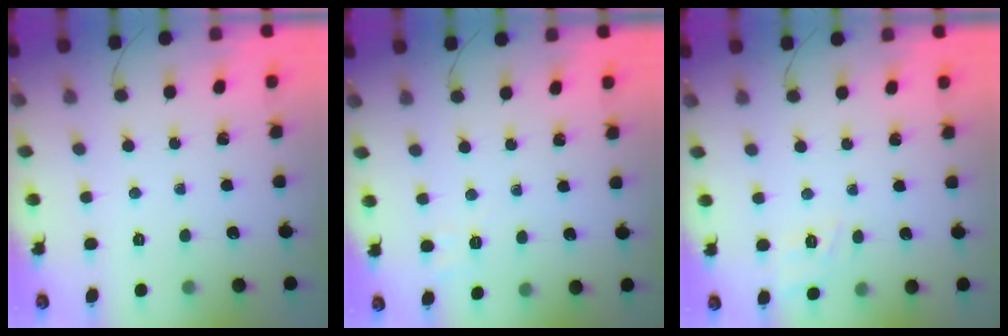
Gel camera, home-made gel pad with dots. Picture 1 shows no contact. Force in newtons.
{"total": 2.9, "press": 2.2, "slide": 1.9}
{"total": 8.7, "press": 8.6, "slide": 1.4}